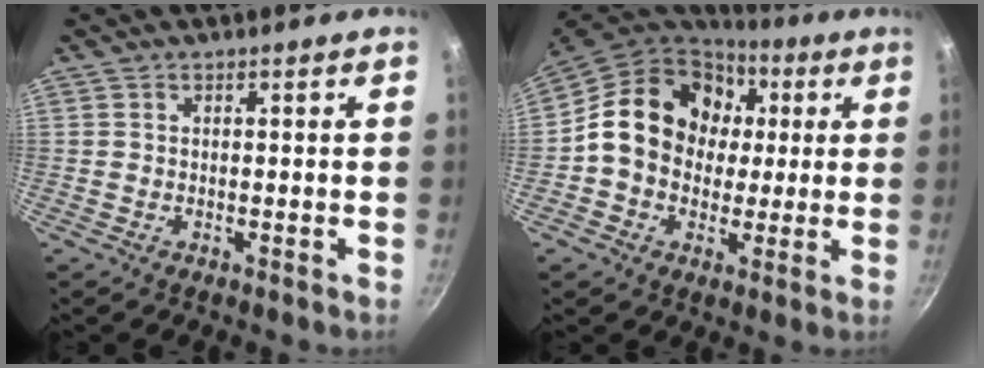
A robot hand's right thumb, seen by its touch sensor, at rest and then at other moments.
{"total": 18.0, "force": [2.7, 14.8, 9.8], "torque": [-0.137, 0.029, 0.033]}